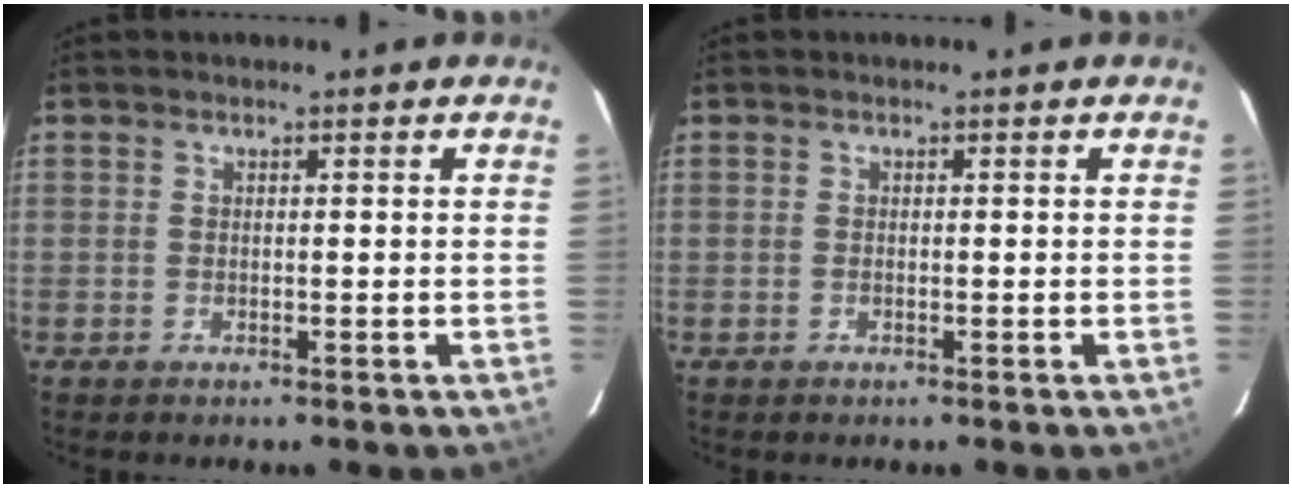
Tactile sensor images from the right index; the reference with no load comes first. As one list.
[{"total": 0.0}]